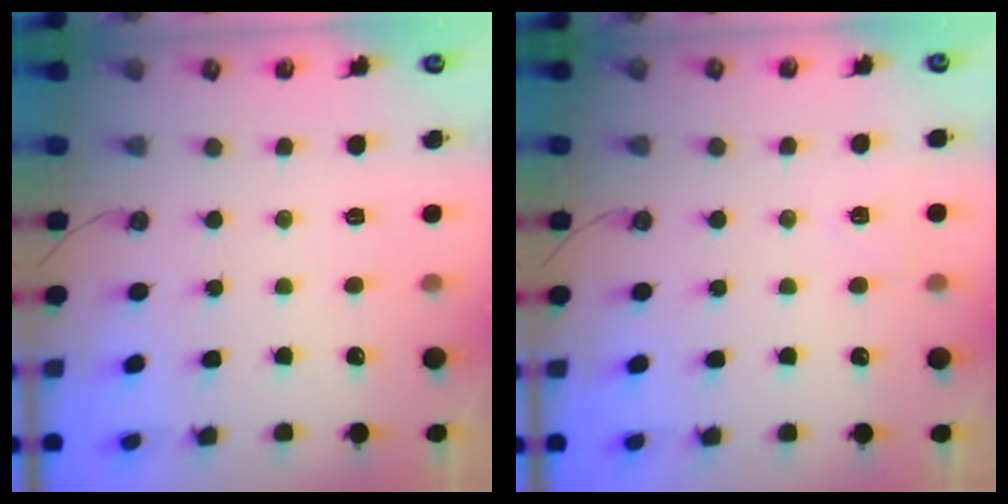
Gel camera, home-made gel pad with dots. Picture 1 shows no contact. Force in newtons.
{"total": 5.1, "press": 5.0, "slide": 0.9}